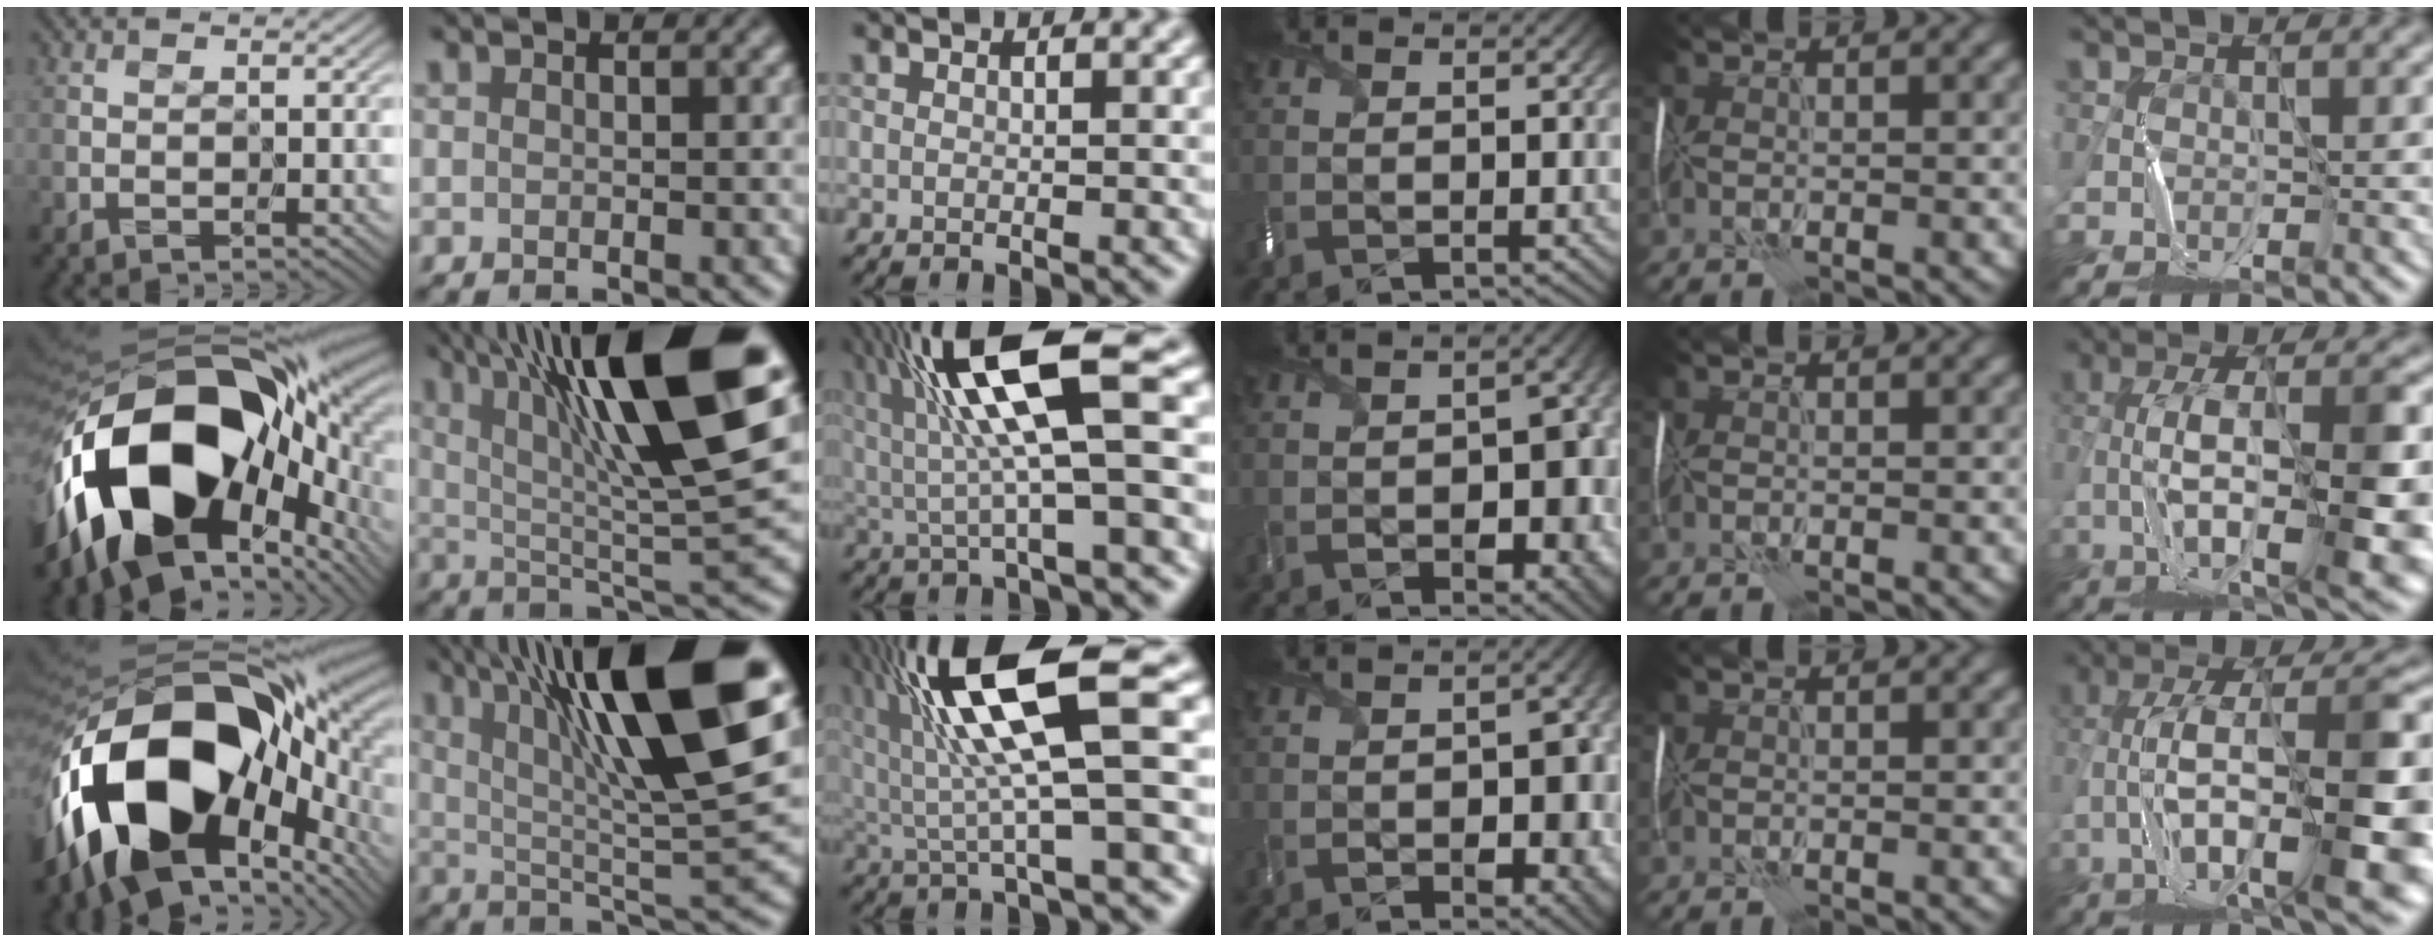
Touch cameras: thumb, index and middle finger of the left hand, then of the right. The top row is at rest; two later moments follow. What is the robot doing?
{"motion": "wrap", "object": "thread"}